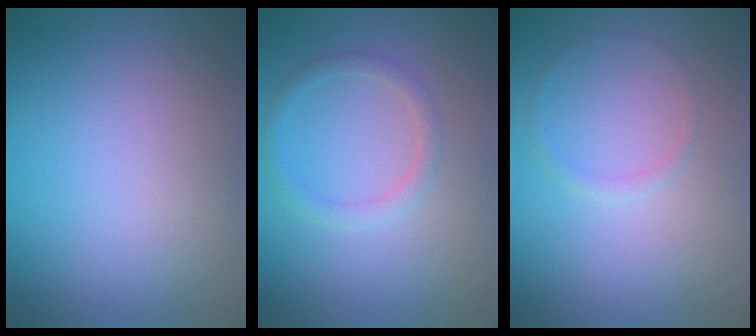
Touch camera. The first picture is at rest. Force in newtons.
{"total": 1.6, "press": 1.6, "slide": 0.1}
{"total": 0.7, "press": 0.7, "slide": 0.1}